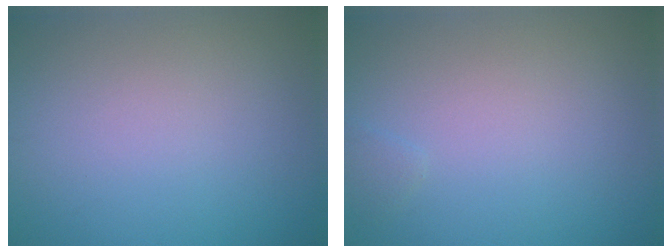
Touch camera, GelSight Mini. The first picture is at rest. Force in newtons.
{"total": 0.6, "press": 0.6, "slide": 0.1}